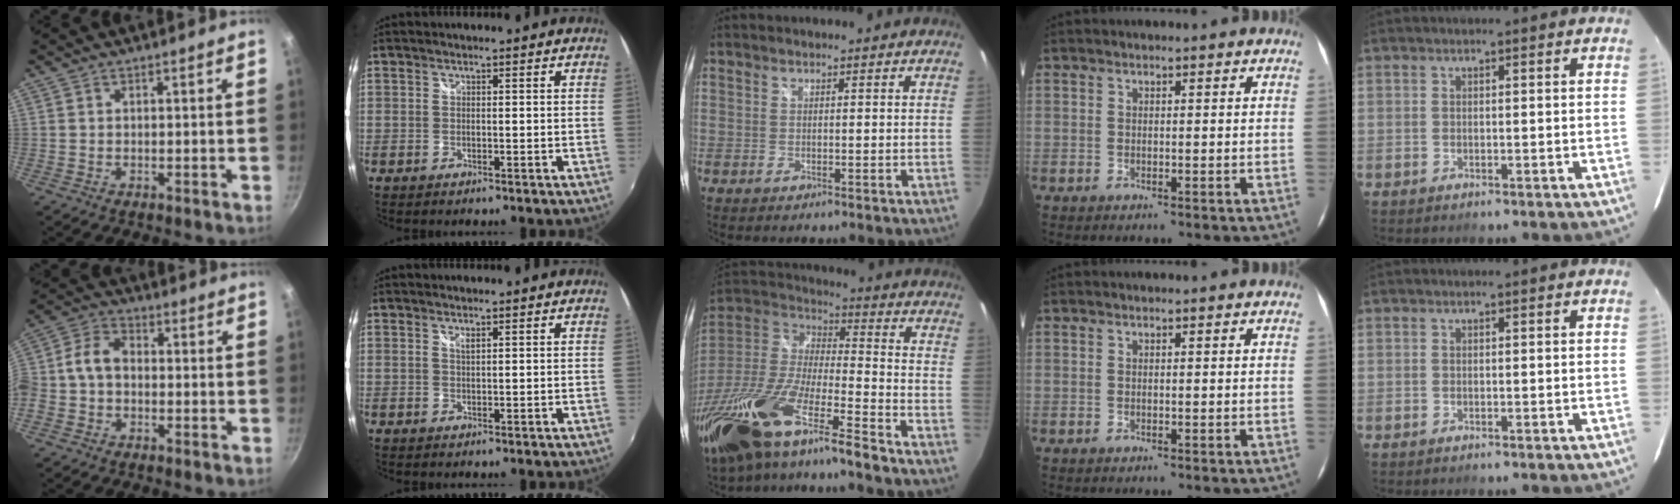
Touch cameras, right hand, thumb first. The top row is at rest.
{"thumb": {"total": 7.7, "force": [-1.2, 5.7, 5.0], "torque": [-0.095, 0.032, -0.042]}, "index": {"total": 0.9, "force": [0.6, 0.2, 0.7], "torque": [-0.012, 0.001, 0.010]}, "middle": {"total": 24.9, "force": [-17.1, 5.1, 17.4], "torque": [-0.354, -0.044, -0.318]}}